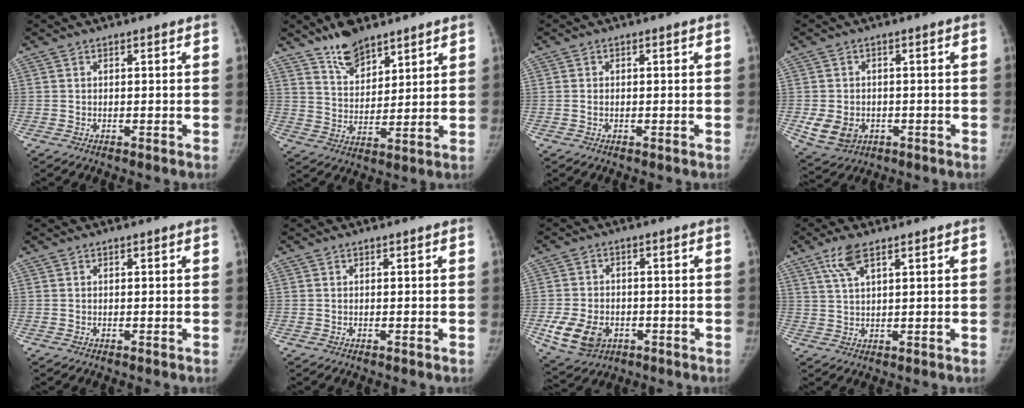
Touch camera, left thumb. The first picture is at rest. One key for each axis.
{"total": 9.6, "fx": 7.4, "fy": 4.3, "fz": 4.2, "tx": -0.045, "ty": -0.051, "tz": 0.138}
{"total": 0.7, "fx": -0.1, "fy": 0.5, "fz": 0.5, "tx": -0.009, "ty": 0.000, "tz": -0.003}
{"total": 6.4, "fx": -1.6, "fy": 5.2, "fz": 3.5, "tx": -0.054, "ty": -0.001, "tz": -0.014}
{"total": 0.0}
{"total": 0.0}
{"total": 9.1, "fx": -3.0, "fy": 6.8, "fz": 5.3, "tx": -0.092, "ty": 0.004, "tz": -0.041}
{"total": 5.1, "fx": 3.1, "fy": 1.8, "fz": 3.6, "tx": -0.074, "ty": -0.003, "tz": 0.066}